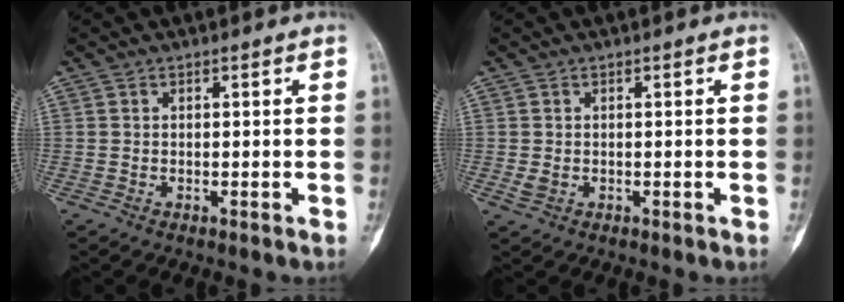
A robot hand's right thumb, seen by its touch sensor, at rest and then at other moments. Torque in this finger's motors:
{"motor_torque": [0.74, 0.43, 0.39, -0.10, 0.03]}